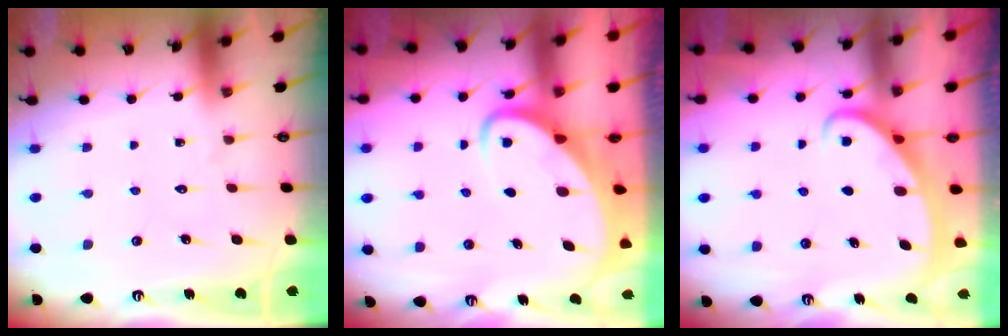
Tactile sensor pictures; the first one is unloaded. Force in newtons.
{"total": 3.8, "press": 3.7, "slide": 0.4}
{"total": 2.4, "press": 2.4, "slide": 0.4}